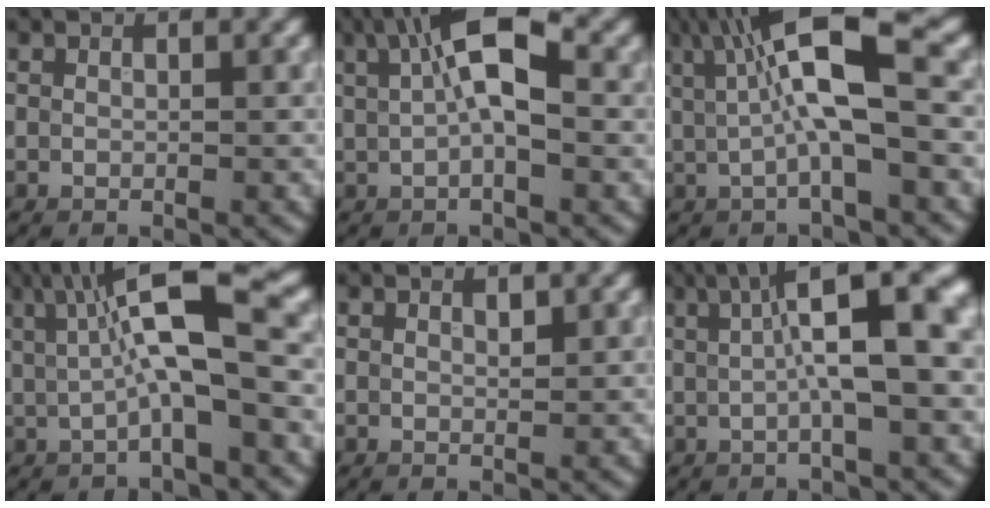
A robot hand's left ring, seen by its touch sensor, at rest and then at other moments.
{"total": 6.2, "force": [1.5, 2.0, 5.7], "torque": [-0.095, 0.013, 0.017]}
{"total": 8.4, "force": [1.7, 2.1, 7.9], "torque": [-0.143, 0.008, 0.023]}
{"total": 7.9, "force": [1.5, 1.9, 7.5], "torque": [-0.125, 0.011, 0.018]}
{"total": 0.7, "force": [0.5, 0.2, 0.5], "torque": [-0.009, -0.002, 0.008]}
{"total": 8.7, "force": [1.6, 2.3, 8.2], "torque": [-0.112, 0.014, 0.017]}